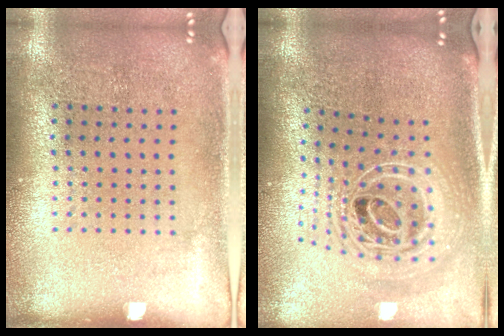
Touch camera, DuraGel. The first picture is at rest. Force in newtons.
{"total": 2.7, "press": 2.0, "slide": 1.8}